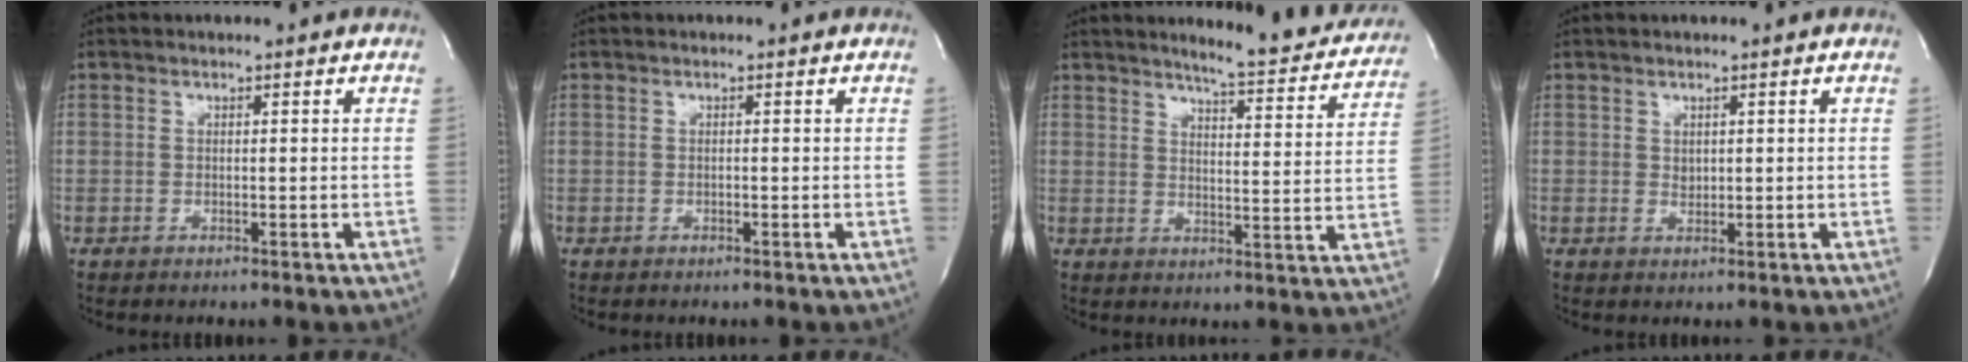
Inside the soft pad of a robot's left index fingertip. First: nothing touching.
{"total": 0.0}
{"total": 13.4, "force": [12.5, 1.6, 4.6], "torque": [-0.051, -0.042, 0.138]}
{"total": 1.0, "force": [0.3, 0.7, 0.5], "torque": [-0.007, -0.002, 0.008]}